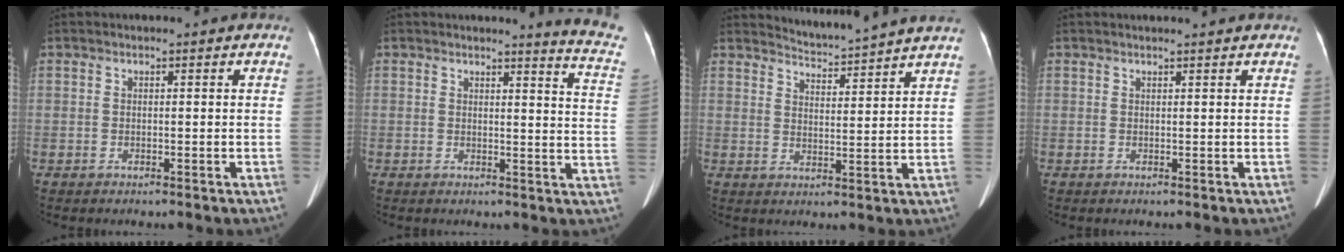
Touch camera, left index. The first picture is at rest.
{"total": 7.9, "force": [7.8, -0.6, 1.4], "torque": [-0.014, -0.080, 0.059]}
{"total": 7.4, "force": [7.2, -1.6, 0.6], "torque": [-0.024, -0.010, 0.101]}
{"total": 2.7, "force": [2.6, -0.2, 0.7], "torque": [-0.010, 0.014, 0.032]}